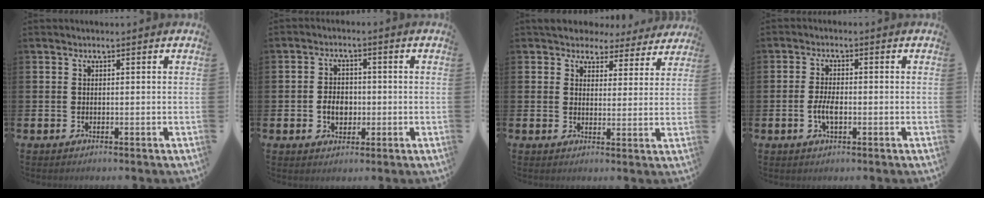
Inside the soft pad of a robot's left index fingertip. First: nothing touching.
{"total": 3.7, "force": [-0.7, 2.8, 2.4], "torque": [-0.028, -0.002, -0.020]}
{"total": 4.3, "force": [3.8, 2.0, 0.3], "torque": [-0.012, -0.026, 0.062]}
{"total": 3.2, "force": [-0.7, 1.3, 2.9], "torque": [-0.046, 0.001, -0.014]}